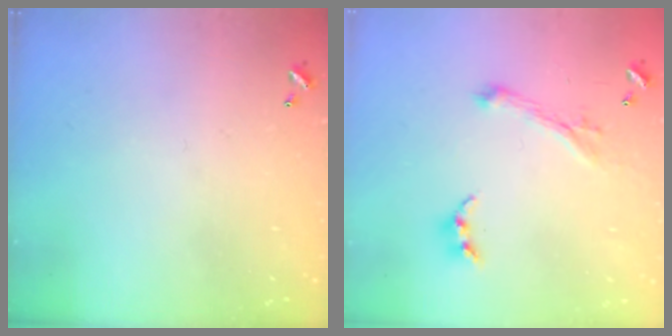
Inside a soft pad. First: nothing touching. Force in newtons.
{"total": 1.1, "press": 0.6, "slide": 0.9}